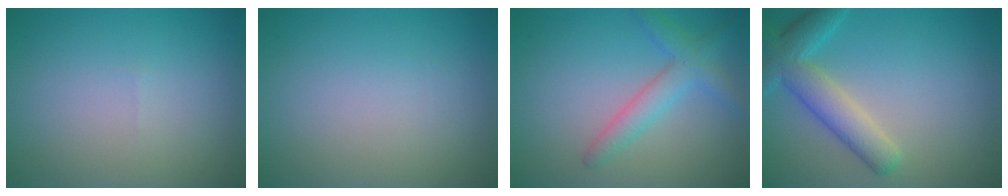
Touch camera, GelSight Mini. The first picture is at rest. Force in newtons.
{"total": 0.0}
{"total": 3.2, "press": 3.2, "slide": 0.1}
{"total": 5.0, "press": 5.0, "slide": 0.5}